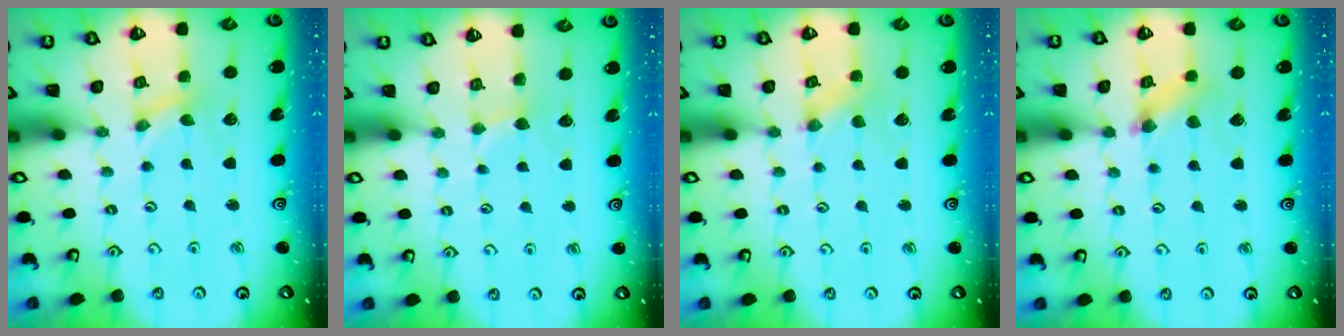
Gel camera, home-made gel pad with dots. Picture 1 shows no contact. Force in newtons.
{"total": 1.3, "press": 1.3, "slide": 0.2}
{"total": 0.0}
{"total": 2.7, "press": 2.7, "slide": 0.3}